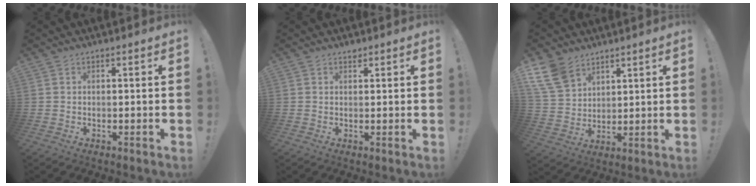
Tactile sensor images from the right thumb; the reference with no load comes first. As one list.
[{"total": 1.1, "force": [1.1, 0.2, 0.2], "torque": [0.012, -0.009, 0.018]}, {"total": 11.3, "force": [7.6, 7.0, 4.5], "torque": [-0.101, -0.038, 0.154]}]